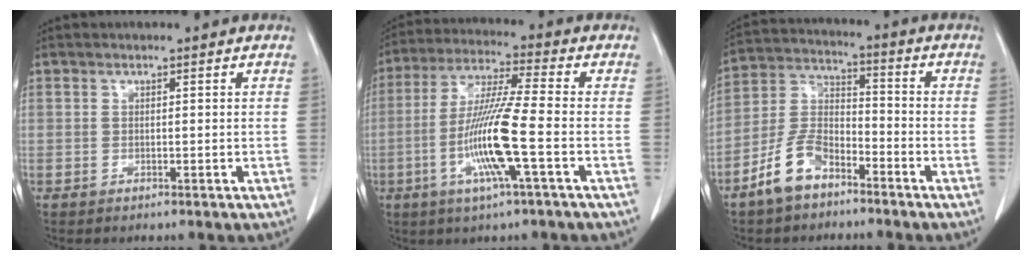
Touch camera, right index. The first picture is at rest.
{"total": 12.2, "force": [-3.4, -0.3, 11.7], "torque": [-0.234, -0.009, -0.072]}
{"total": 8.9, "force": [-5.9, 4.5, 4.9], "torque": [-0.113, 0.008, -0.120]}